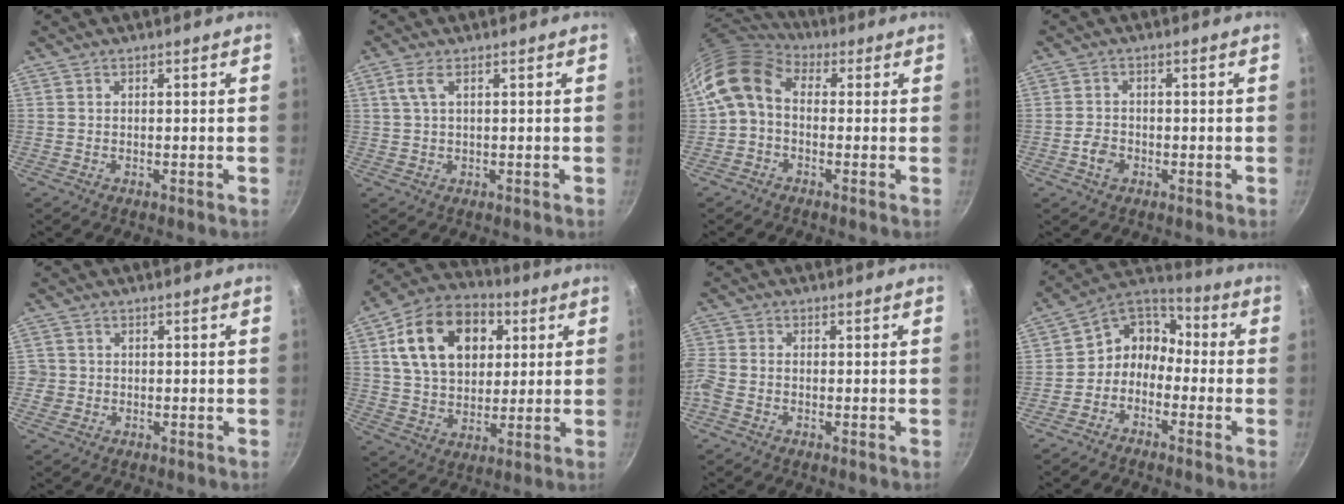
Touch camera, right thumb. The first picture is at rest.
{"total": 2.9, "force": [1.0, 0.9, 2.6], "torque": [-0.056, 0.004, 0.022]}
{"total": 10.3, "force": [0.3, 7.6, 6.9], "torque": [-0.124, 0.028, -0.016]}
{"total": 3.3, "force": [-1.2, 2.4, 1.9], "torque": [-0.031, 0.013, -0.025]}
{"total": 1.9, "force": [-0.5, 1.8, 0.4], "torque": [0.001, 0.006, -0.009]}
{"total": 19.4, "force": [5.7, 13.5, 12.7], "torque": [-0.190, 0.008, 0.089]}
{"total": 4.1, "force": [-2.2, 2.6, 2.4], "torque": [-0.066, 0.006, -0.060]}
{"total": 8.7, "force": [-3.0, 7.0, 4.2], "torque": [-0.047, 0.066, -0.083]}